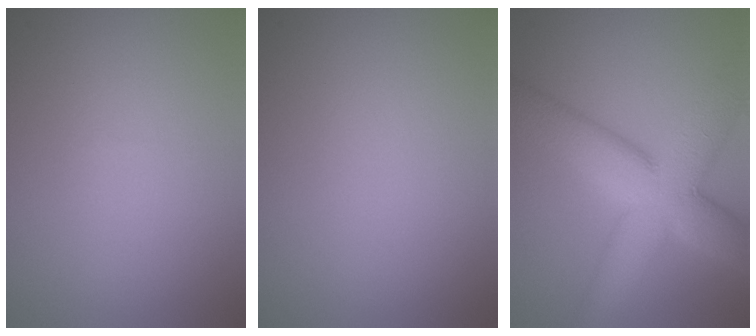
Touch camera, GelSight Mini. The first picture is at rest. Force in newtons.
{"total": 0.0}
{"total": 10.0, "press": 10.0, "slide": 0.6}